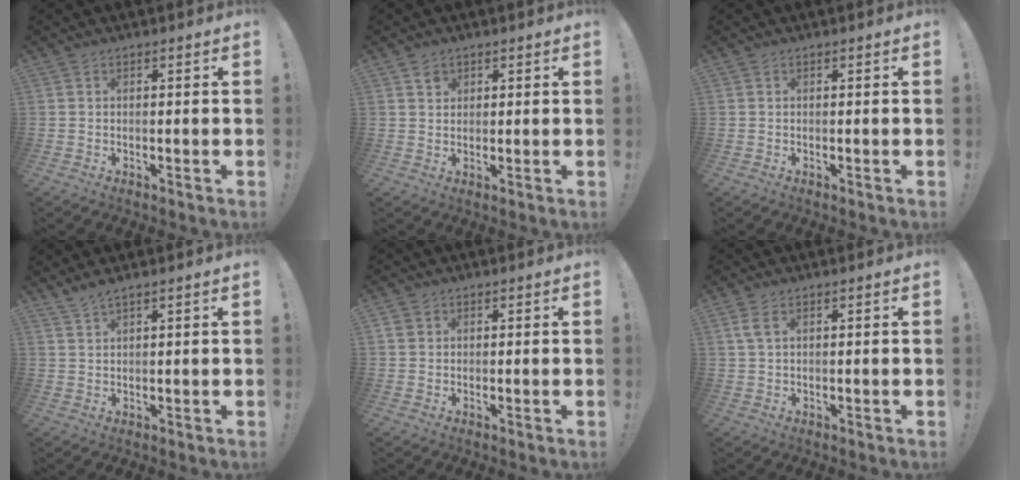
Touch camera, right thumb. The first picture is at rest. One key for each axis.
{"total": 1.9, "fx": 1.2, "fy": 1.4, "fz": 0.4, "tx": 0.000, "ty": -0.005, "tz": 0.020}
{"total": 0.0}
{"total": 2.6, "fx": 2.2, "fy": -0.2, "fz": 1.5, "tx": -0.039, "ty": -0.005, "tz": 0.040}
{"total": 1.9, "fx": 1.0, "fy": 1.5, "fz": 0.5, "tx": -0.011, "ty": 0.000, "tz": 0.021}
{"total": 3.3, "fx": 1.5, "fy": 1.3, "fz": 2.7, "tx": -0.054, "ty": 0.002, "tz": 0.027}